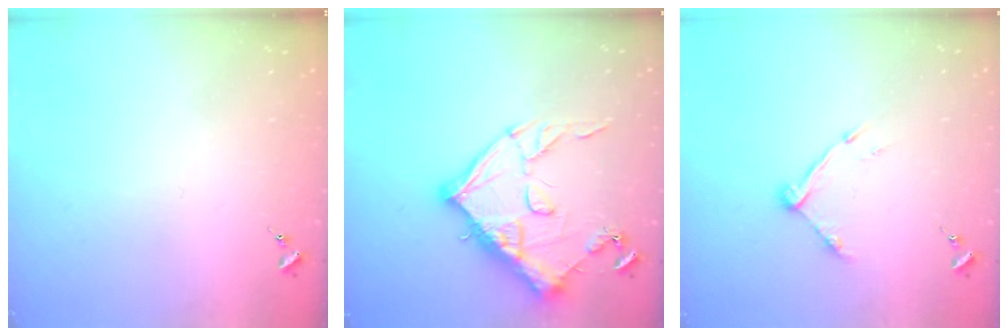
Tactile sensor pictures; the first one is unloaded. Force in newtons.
{"total": 15.4, "press": 15.4, "slide": 0.9}
{"total": 8.7, "press": 8.7, "slide": 0.5}